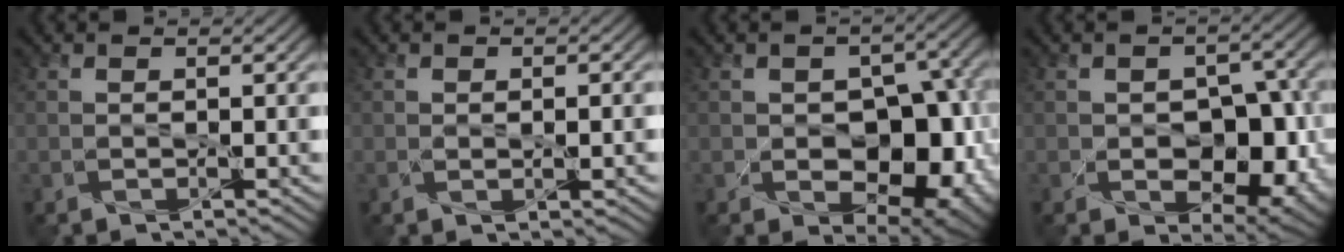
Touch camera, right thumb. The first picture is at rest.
{"total": 1.1, "force": [-0.1, 0.7, 0.8], "torque": [-0.016, -0.002, 0.001]}
{"total": 11.1, "force": [-2.0, 7.5, 8.0], "torque": [-0.111, -0.027, -0.012]}
{"total": 8.3, "force": [-1.6, 5.7, 5.9], "torque": [-0.089, -0.025, -0.011]}